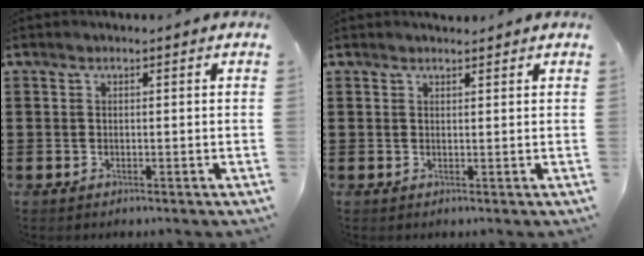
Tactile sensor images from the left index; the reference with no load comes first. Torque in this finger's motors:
{"motor_torque": [-0.25, -0.25, -0.04, -0.03]}